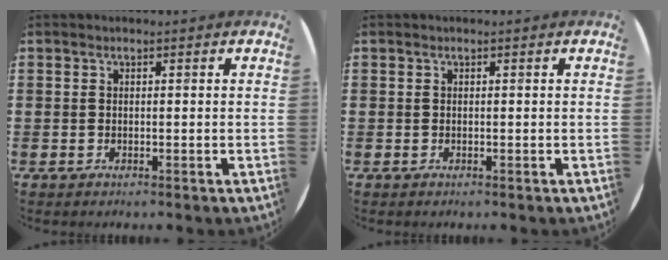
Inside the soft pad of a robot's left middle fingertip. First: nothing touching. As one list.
[{"total": 0.0}]